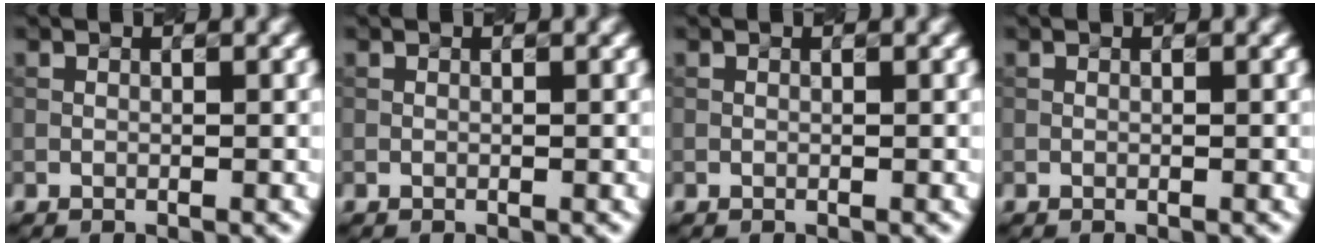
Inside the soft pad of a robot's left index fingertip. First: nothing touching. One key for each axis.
{"total": 0.0}
{"total": 0.0}
{"total": 0.0}